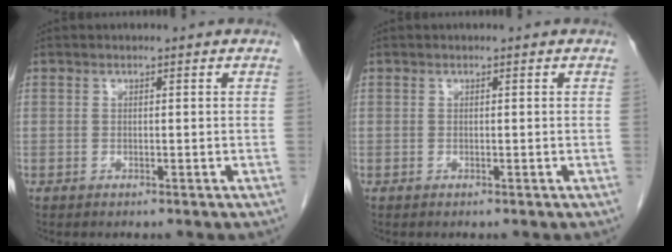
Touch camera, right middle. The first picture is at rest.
{"total": 0.0}